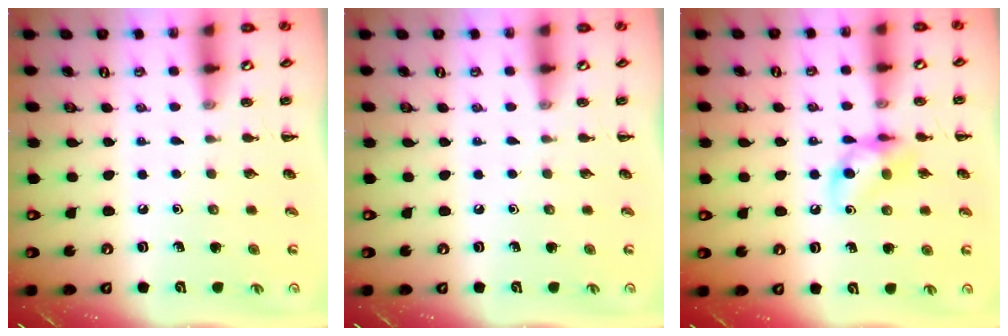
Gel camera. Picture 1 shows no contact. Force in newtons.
{"total": 0.0}
{"total": 10.1, "press": 10.1, "slide": 1.0}